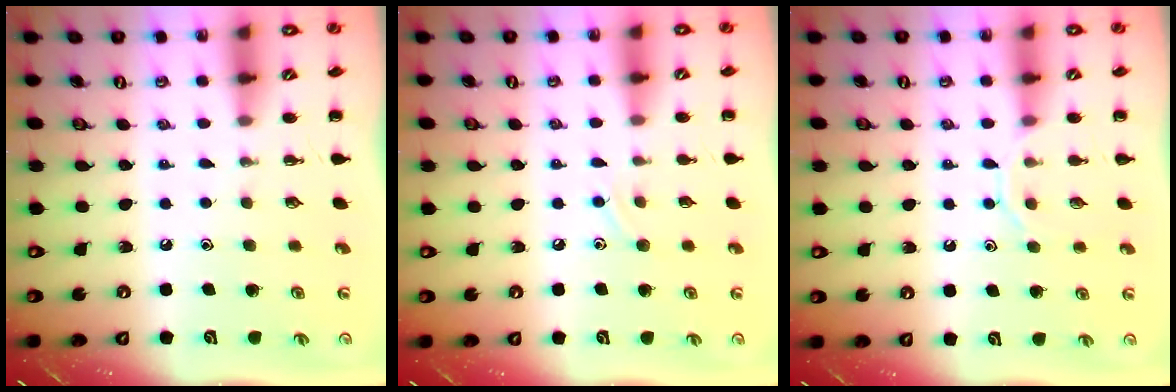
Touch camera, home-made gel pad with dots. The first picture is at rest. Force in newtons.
{"total": 6.7, "press": 6.5, "slide": 1.6}
{"total": 8.3, "press": 8.2, "slide": 1.3}